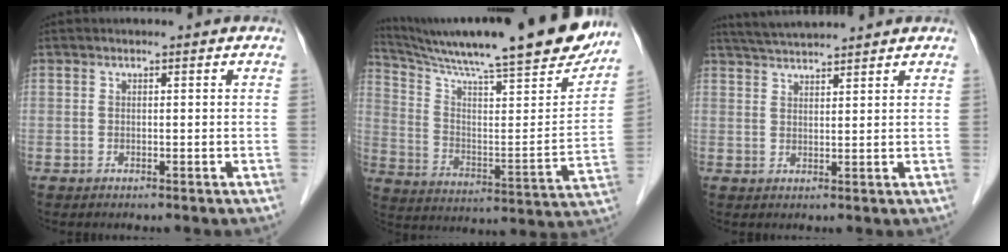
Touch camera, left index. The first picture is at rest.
{"total": 27.1, "force": [22.8, 2.2, 14.5], "torque": [-0.239, -0.043, 0.326]}
{"total": 6.6, "force": [6.2, -0.4, 2.3], "torque": [-0.046, 0.031, 0.105]}